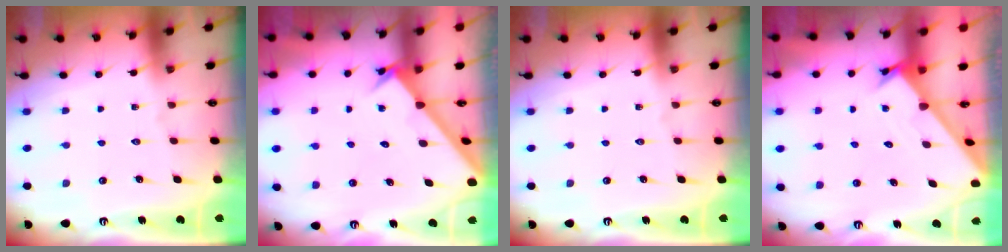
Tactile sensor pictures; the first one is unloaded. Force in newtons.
{"total": 2.1, "press": 2.1, "slide": 0.2}
{"total": 0.0}
{"total": 1.7, "press": 1.7, "slide": 0.1}